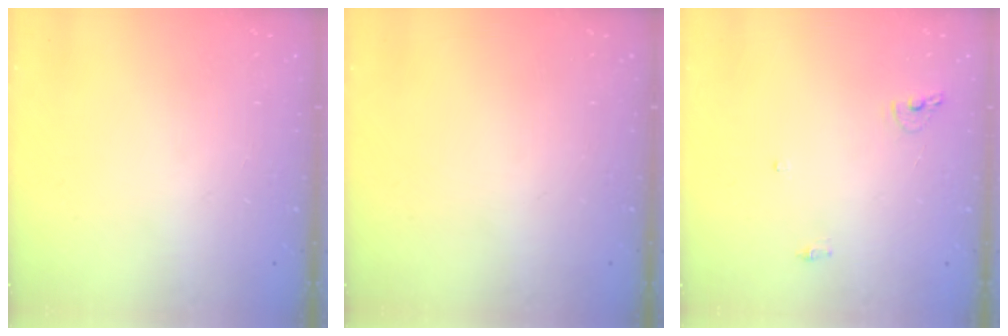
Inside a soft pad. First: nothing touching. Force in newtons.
{"total": 0.0}
{"total": 6.6, "press": 6.6, "slide": 0.7}